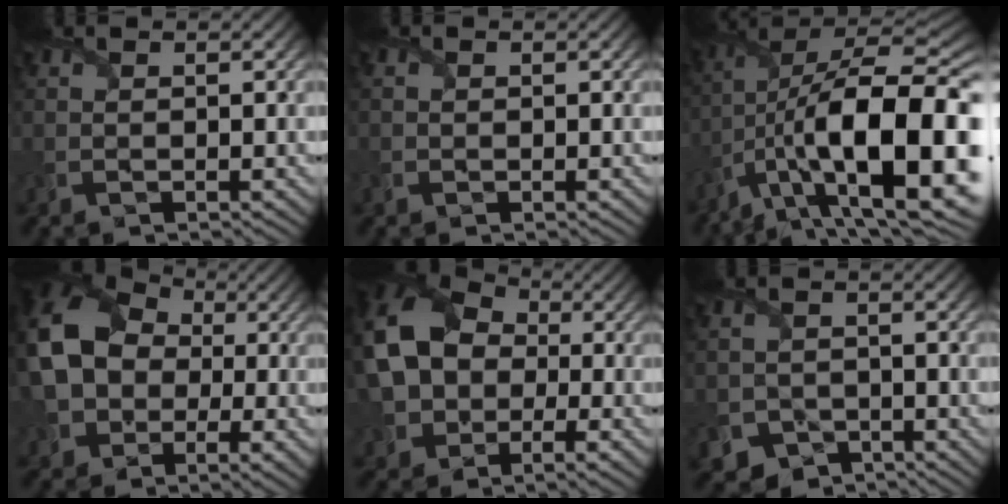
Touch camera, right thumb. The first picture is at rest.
{"total": 0.5, "force": [-0.4, 0.3, -0.1], "torque": [0.001, -0.003, -0.008]}
{"total": 18.7, "force": [-5.9, 7.7, 16.0], "torque": [-0.276, -0.011, -0.095]}
{"total": 16.8, "force": [0.4, 13.4, 10.2], "torque": [-0.250, -0.019, -0.001]}
{"total": 15.1, "force": [-0.1, 11.6, 9.7], "torque": [-0.226, -0.017, -0.008]}
{"total": 4.1, "force": [-2.9, 2.9, 0.5], "torque": [-0.002, -0.006, -0.053]}